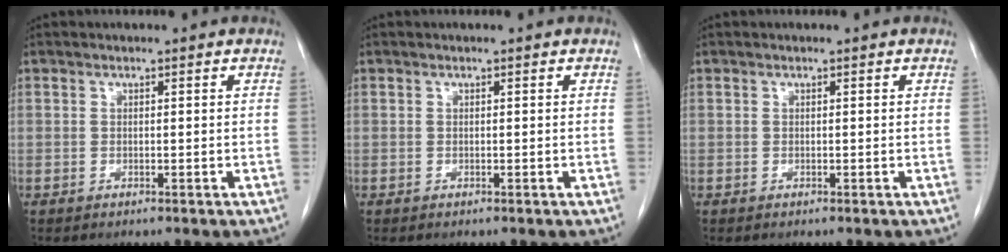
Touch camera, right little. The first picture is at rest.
{"total": 0.0}
{"total": 0.0}